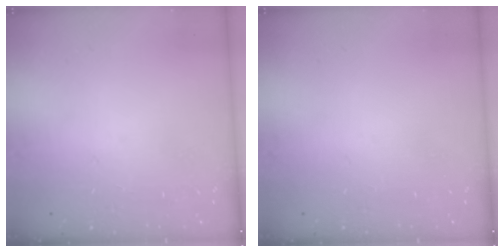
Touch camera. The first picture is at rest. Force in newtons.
{"total": 0.0}